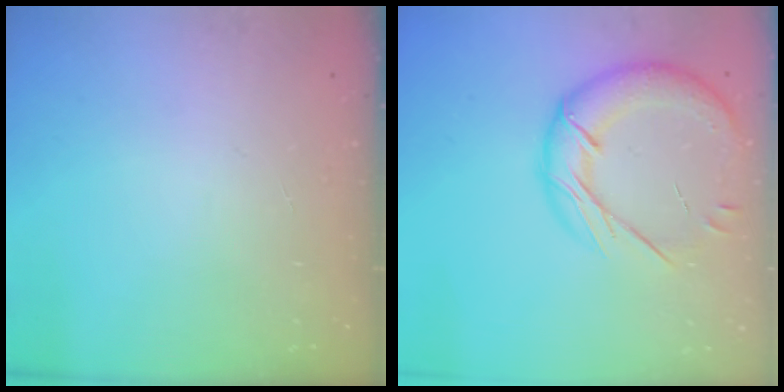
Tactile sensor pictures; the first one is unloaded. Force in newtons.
{"total": 19.1, "press": 18.9, "slide": 2.6}